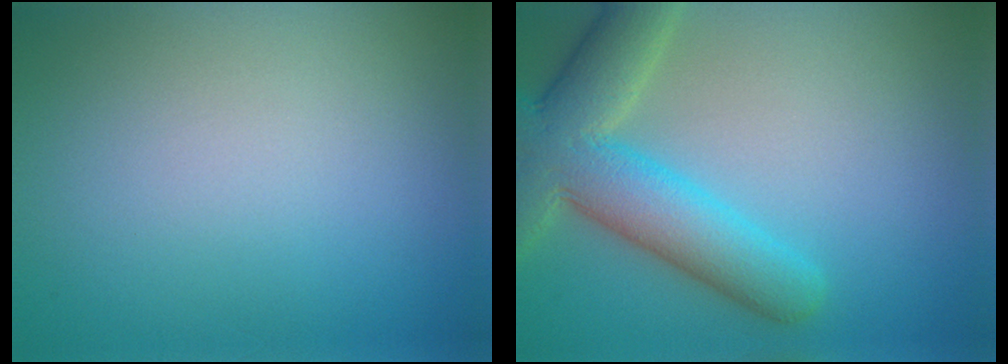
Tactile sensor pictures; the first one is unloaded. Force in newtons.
{"total": 8.7, "press": 8.7, "slide": 0.6}